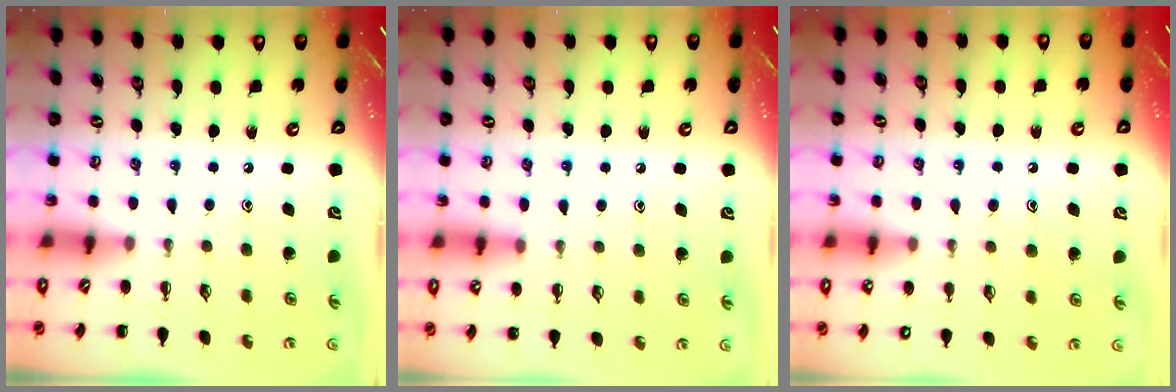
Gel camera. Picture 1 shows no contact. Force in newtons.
{"total": 7.5, "press": 7.1, "slide": 2.3}
{"total": 7.6, "press": 7.5, "slide": 1.1}